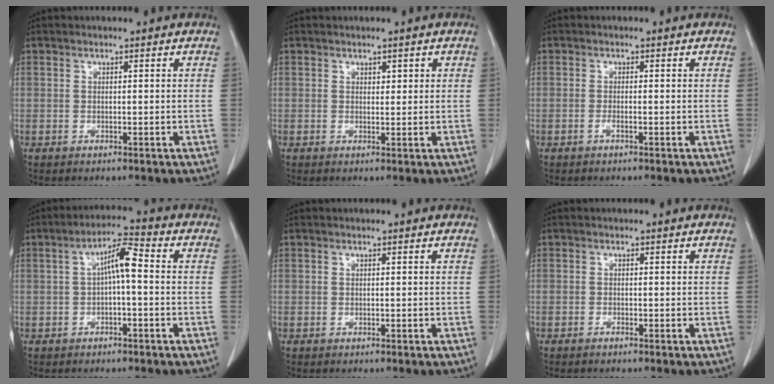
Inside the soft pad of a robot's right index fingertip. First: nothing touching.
{"total": 1.3, "force": [0.7, 0.8, 0.9], "torque": [-0.009, 0.000, 0.011]}
{"total": 0.8, "force": [-0.4, -0.1, 0.7], "torque": [-0.014, 0.000, -0.008]}
{"total": 5.5, "force": [0.1, 1.0, 5.4], "torque": [-0.092, 0.022, 0.001]}
{"total": 0.0}
{"total": 0.5, "force": [-0.5, 0.0, 0.1], "torque": [-0.006, -0.001, -0.009]}